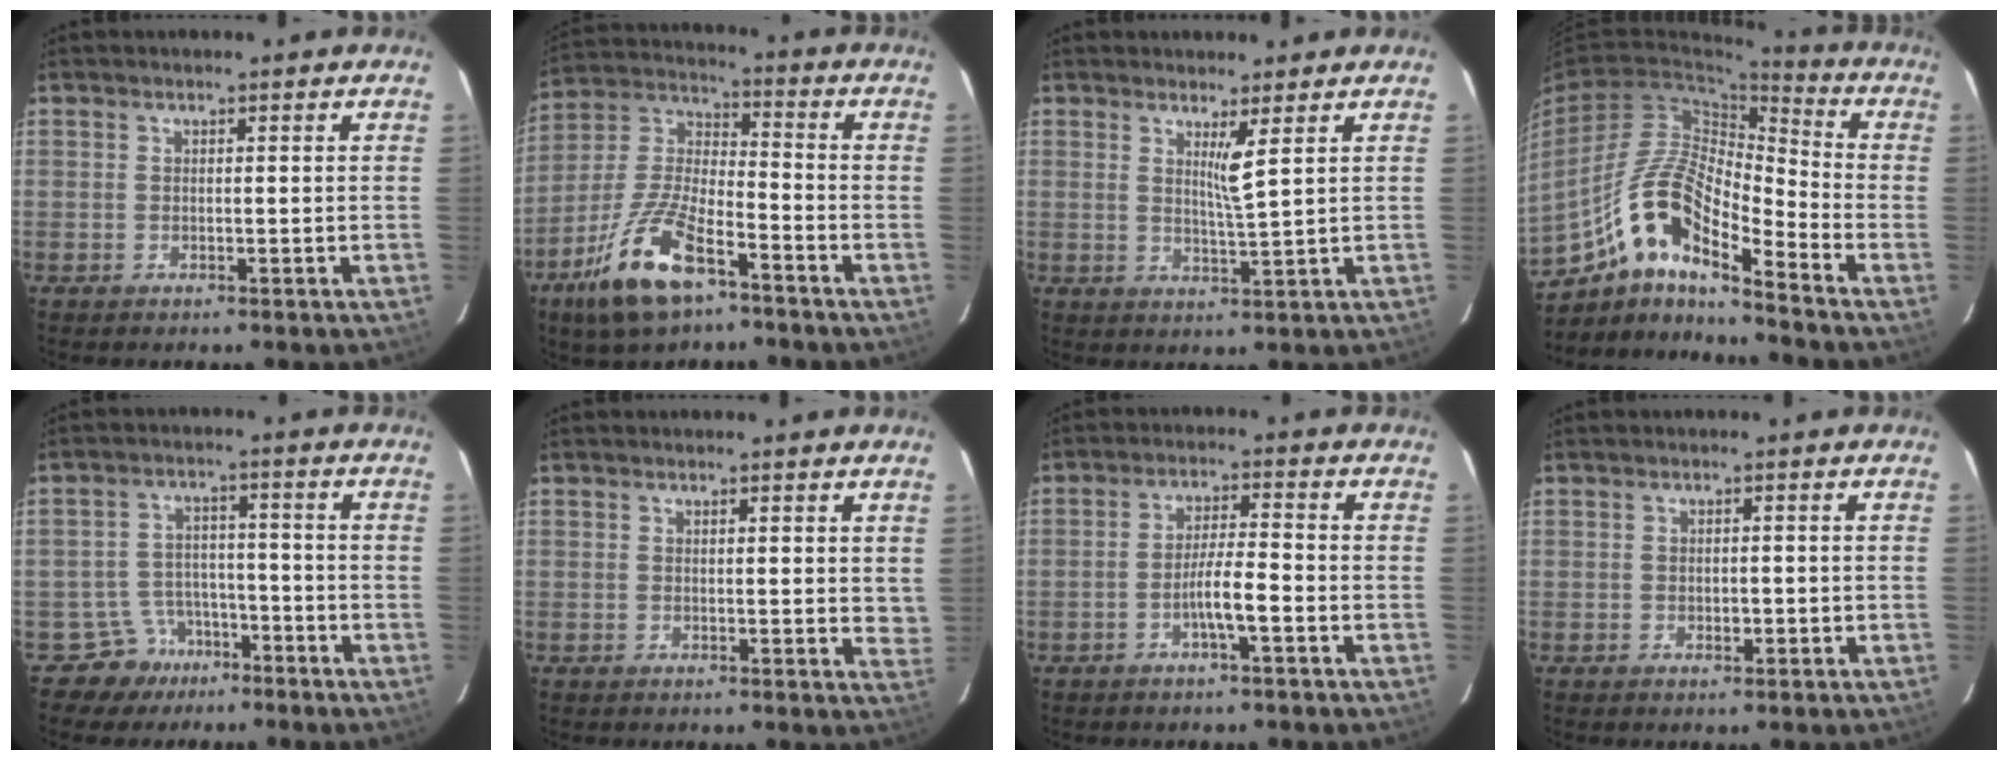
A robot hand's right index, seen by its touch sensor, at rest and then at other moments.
{"total": 14.6, "force": [-8.8, 4.4, 10.8], "torque": [-0.234, -0.014, -0.163]}
{"total": 3.2, "force": [1.6, -0.7, 2.6], "torque": [-0.050, -0.014, 0.033]}
{"total": 14.1, "force": [-9.6, 2.7, 10.0], "torque": [-0.197, 0.017, -0.173]}
{"total": 6.0, "force": [-3.8, 4.6, -0.5], "torque": [0.015, 0.015, -0.058]}
{"total": 3.3, "force": [2.2, 1.0, 2.2], "torque": [-0.021, -0.009, 0.022]}
{"total": 4.8, "force": [-1.9, 0.3, 4.4], "torque": [-0.084, 0.007, -0.034]}
{"total": 1.3, "force": [-0.2, 0.8, 1.0], "torque": [-0.015, 0.001, 0.002]}